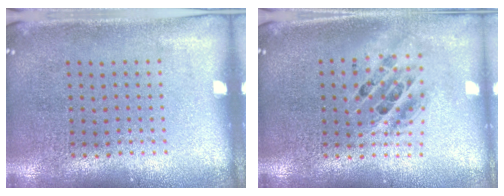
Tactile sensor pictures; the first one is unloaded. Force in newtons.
{"total": 1.7, "press": 1.4, "slide": 1.0}